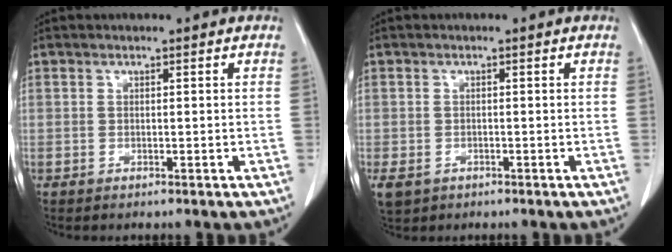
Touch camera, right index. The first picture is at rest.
{"total": 4.2, "force": [-2.0, 3.4, 1.4], "torque": [-0.032, -0.004, -0.028]}